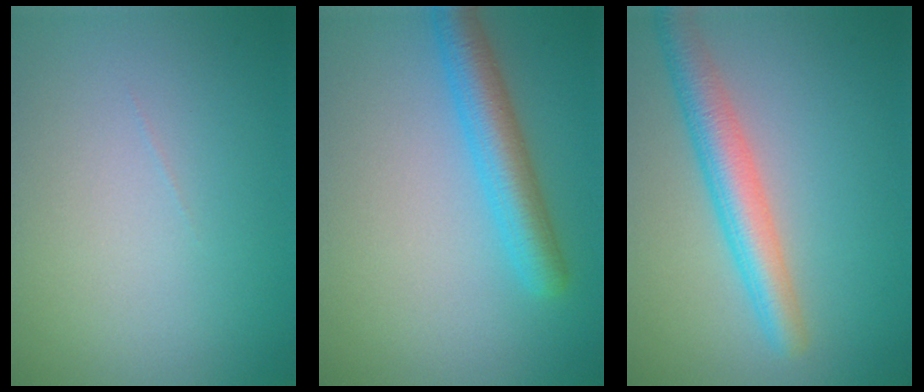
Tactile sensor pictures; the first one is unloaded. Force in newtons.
{"total": 4.2, "press": 4.2, "slide": 0.1}
{"total": 4.5, "press": 4.5, "slide": 0.2}